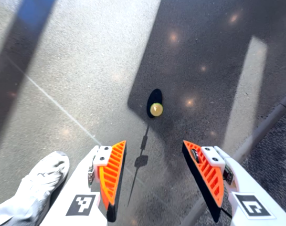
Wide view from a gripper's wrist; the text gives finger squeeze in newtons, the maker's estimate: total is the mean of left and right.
{"total": 0.0}